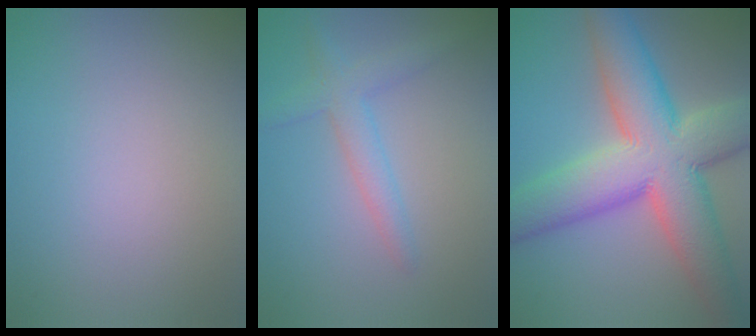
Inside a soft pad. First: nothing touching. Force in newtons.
{"total": 2.6, "press": 2.6, "slide": 0.2}
{"total": 12.3, "press": 12.3, "slide": 0.5}